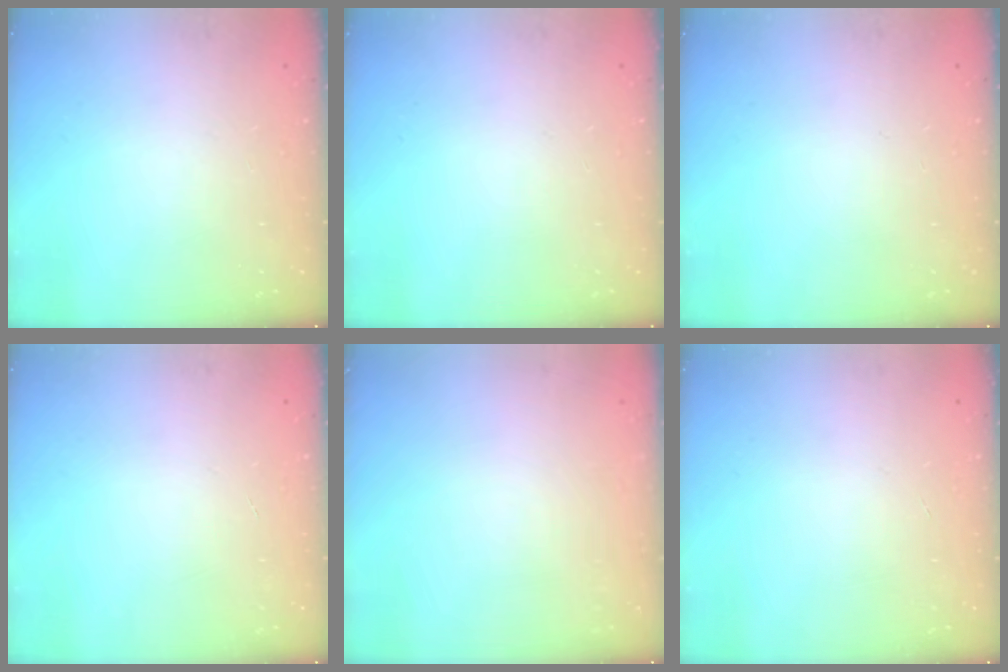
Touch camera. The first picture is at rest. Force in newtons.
{"total": 0.0}
{"total": 0.0}
{"total": 0.0}
{"total": 0.0}
{"total": 0.0}